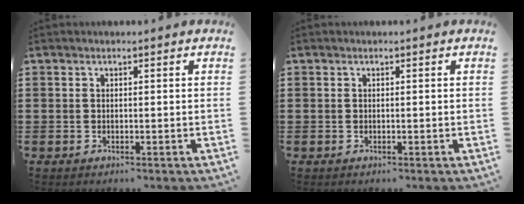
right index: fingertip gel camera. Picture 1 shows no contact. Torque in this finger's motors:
{"motor_torque": [0.00, 0.00, 0.00, 0.00]}